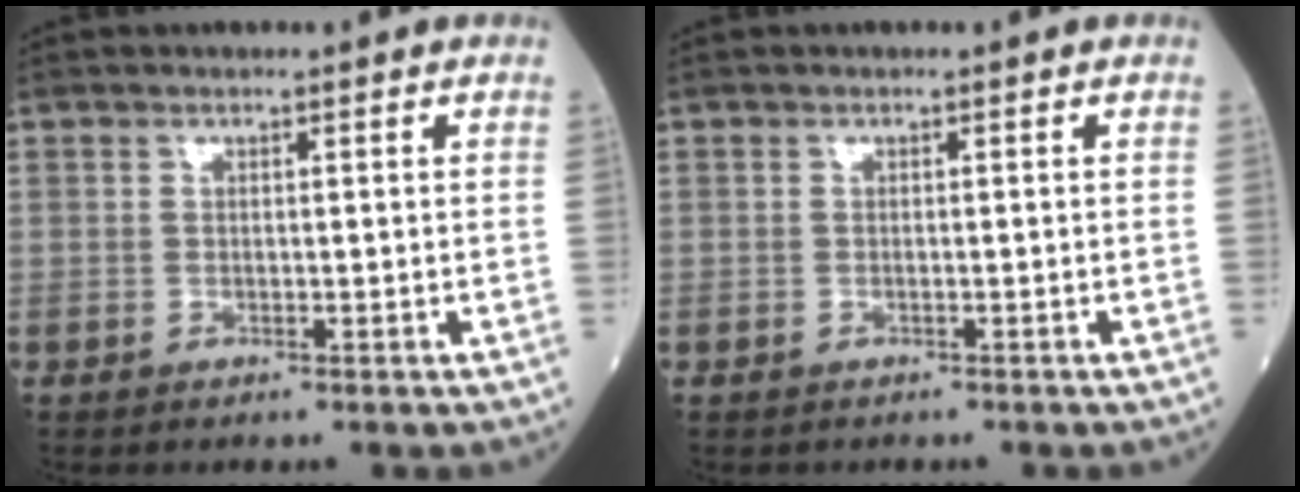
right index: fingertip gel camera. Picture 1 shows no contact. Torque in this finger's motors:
{"motor_torque": [-0.35, 0.09, -0.25, -0.08]}